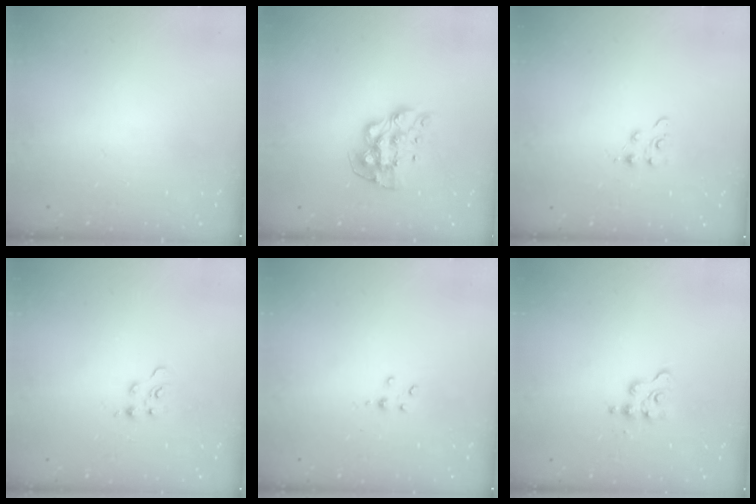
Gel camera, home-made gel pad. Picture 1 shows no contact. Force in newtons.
{"total": 10.1, "press": 10.1, "slide": 0.9}
{"total": 4.1, "press": 4.1, "slide": 0.5}
{"total": 3.9, "press": 3.9, "slide": 0.5}
{"total": 3.2, "press": 3.1, "slide": 0.5}
{"total": 4.0, "press": 4.0, "slide": 0.6}